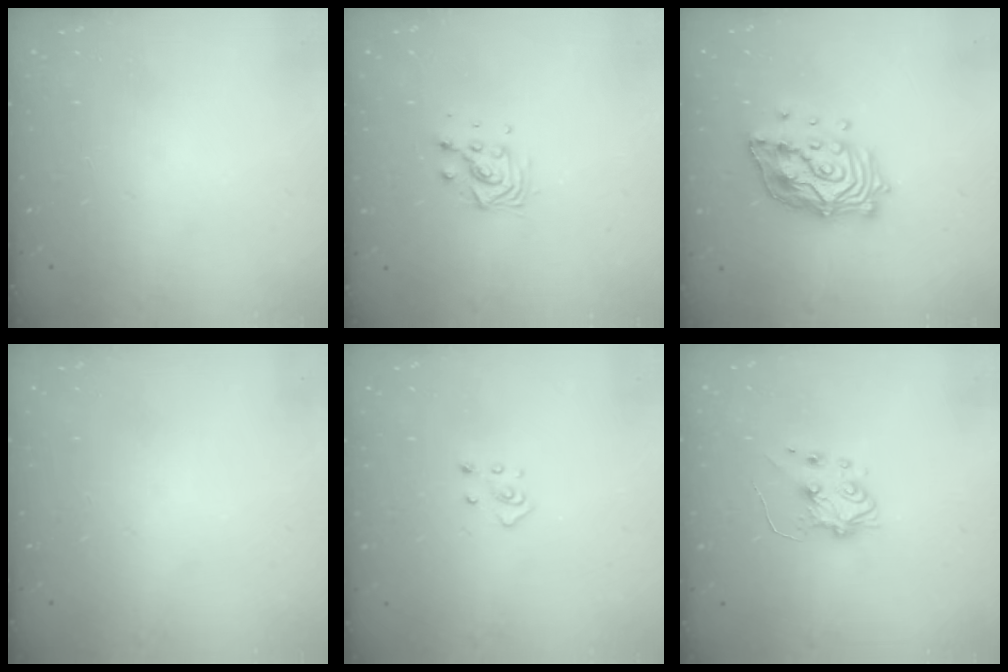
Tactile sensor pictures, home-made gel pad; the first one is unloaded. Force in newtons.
{"total": 7.3, "press": 7.3, "slide": 0.5}
{"total": 14.9, "press": 14.8, "slide": 1.7}
{"total": 0.0}
{"total": 2.8, "press": 2.8, "slide": 0.3}
{"total": 5.9, "press": 5.9, "slide": 0.9}